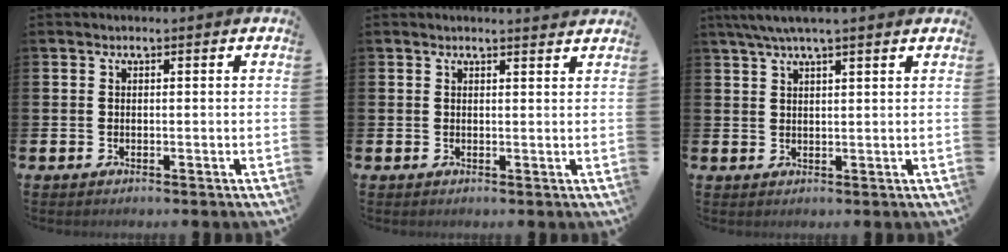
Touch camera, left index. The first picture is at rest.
{"total": 1.3, "force": [1.3, -0.1, 0.0], "torque": [0.015, -0.012, 0.020]}
{"total": 4.2, "force": [3.4, 0.4, 2.4], "torque": [-0.051, -0.002, 0.062]}